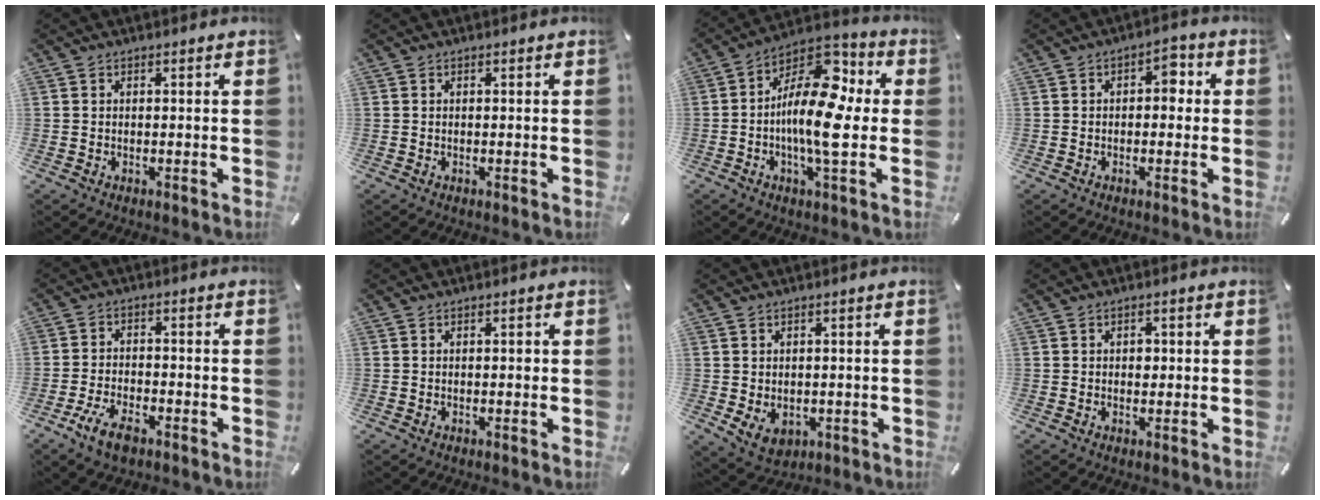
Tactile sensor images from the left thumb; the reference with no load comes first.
{"total": 0.0}
{"total": 16.8, "force": [-0.6, 7.6, 15.0], "torque": [-0.255, -0.014, -0.009]}
{"total": 3.9, "force": [-0.2, 2.7, 2.9], "torque": [-0.027, 0.003, -0.015]}
{"total": 7.1, "force": [-4.1, 3.5, 4.6], "torque": [-0.100, 0.013, -0.078]}
{"total": 0.7, "force": [0.0, 0.5, 0.5], "torque": [-0.009, 0.002, -0.001]}
{"total": 4.9, "force": [-0.5, 4.2, 2.5], "torque": [-0.047, 0.005, -0.007]}
{"total": 1.8, "force": [0.1, 1.4, 1.1], "torque": [-0.006, 0.000, -0.005]}